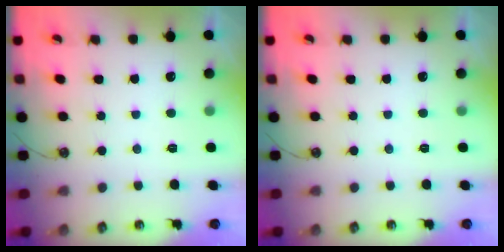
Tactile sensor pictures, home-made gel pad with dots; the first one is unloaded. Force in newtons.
{"total": 0.0}